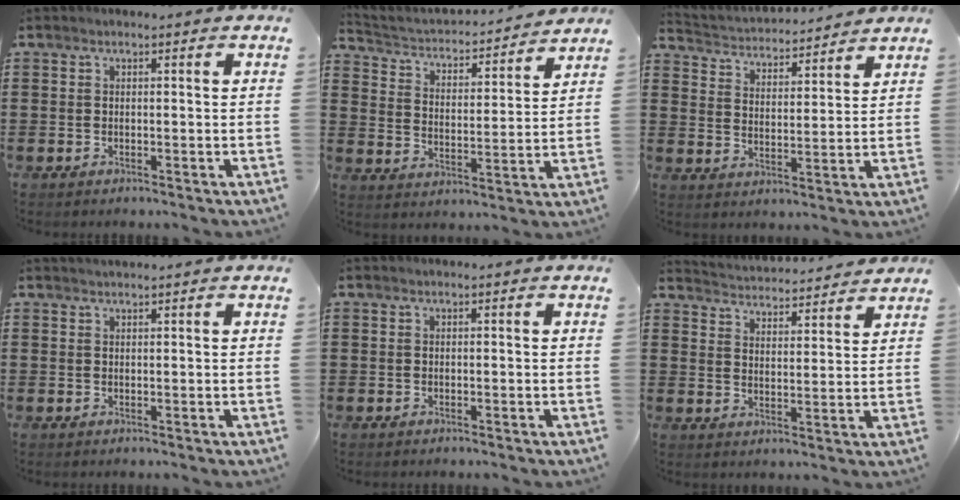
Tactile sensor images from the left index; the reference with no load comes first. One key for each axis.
{"total": 2.6, "fx": 2.4, "fy": 0.9, "fz": 0.5, "tx": -0.029, "ty": -0.025, "tz": 0.030}
{"total": 3.2, "fx": 3.2, "fy": 0.3, "fz": -0.2, "tx": -0.019, "ty": -0.025, "tz": 0.049}
{"total": 0.8, "fx": 0.8, "fy": -0.1, "fz": 0.2, "tx": -0.005, "ty": -0.002, "tz": 0.016}
{"total": 0.0}
{"total": 3.5, "fx": 3.5, "fy": -0.1, "fz": -0.3, "tx": -0.013, "ty": -0.027, "tz": 0.057}